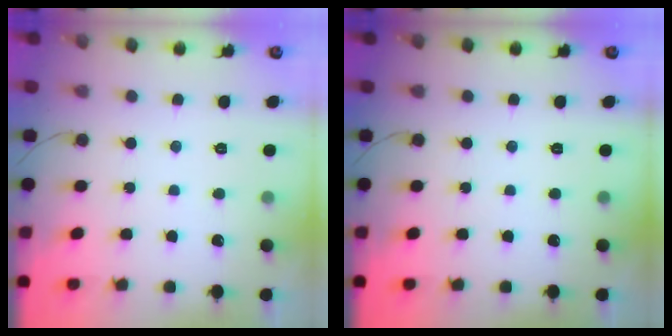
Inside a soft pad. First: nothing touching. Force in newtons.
{"total": 0.0}